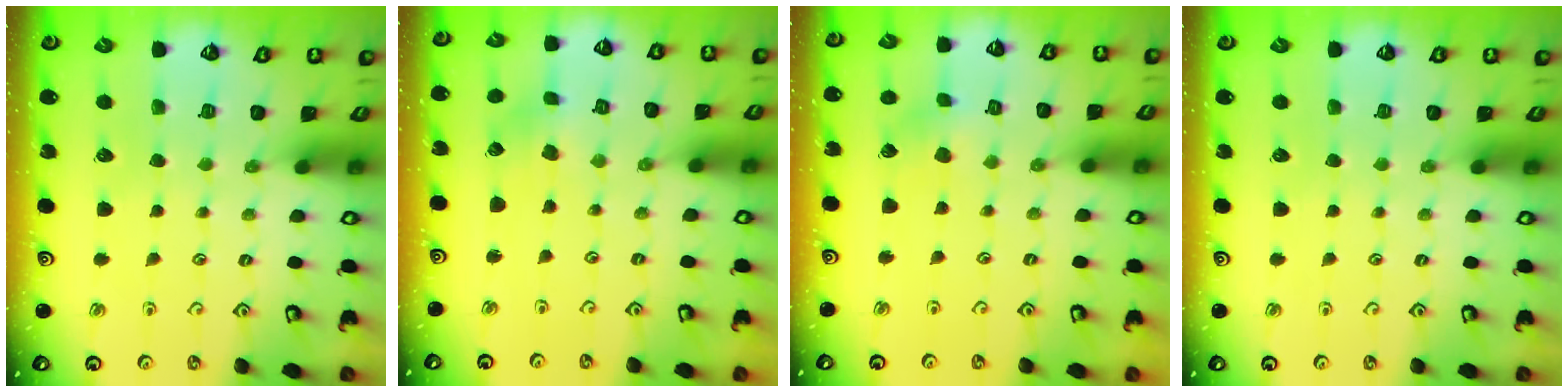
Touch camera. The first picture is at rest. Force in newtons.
{"total": 2.3, "press": 2.3, "slide": 0.5}
{"total": 3.9, "press": 3.9, "slide": 0.5}
{"total": 0.0}